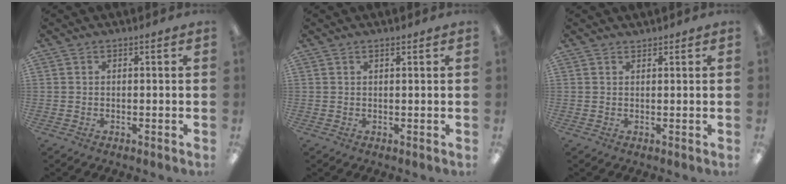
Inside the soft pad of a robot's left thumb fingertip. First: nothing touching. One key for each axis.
{"total": 1.0, "fx": 0.7, "fy": 0.2, "fz": 0.6, "tx": -0.013, "ty": 0.001, "tz": 0.012}
{"total": 1.0, "fx": 1.0, "fy": 0.2, "fz": -0.1, "tx": 0.001, "ty": -0.001, "tz": 0.019}